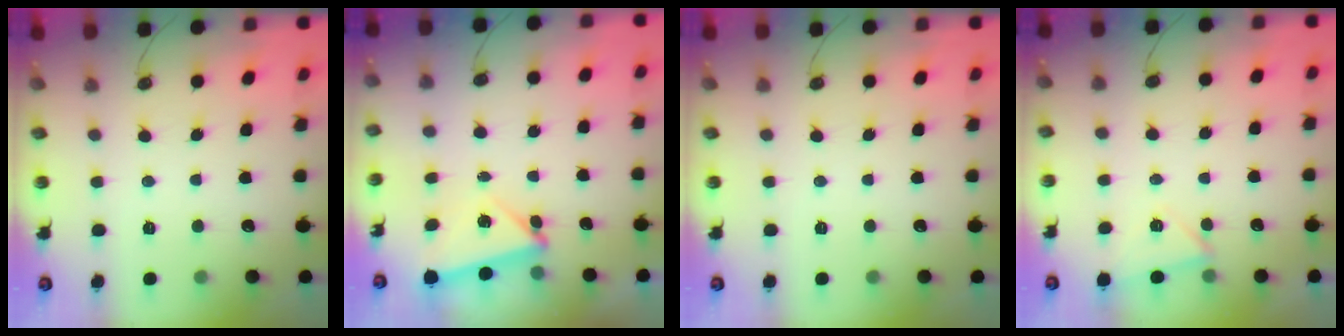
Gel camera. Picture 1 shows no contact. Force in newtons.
{"total": 5.5, "press": 5.3, "slide": 1.2}
{"total": 0.0}
{"total": 3.8, "press": 3.2, "slide": 2.1}